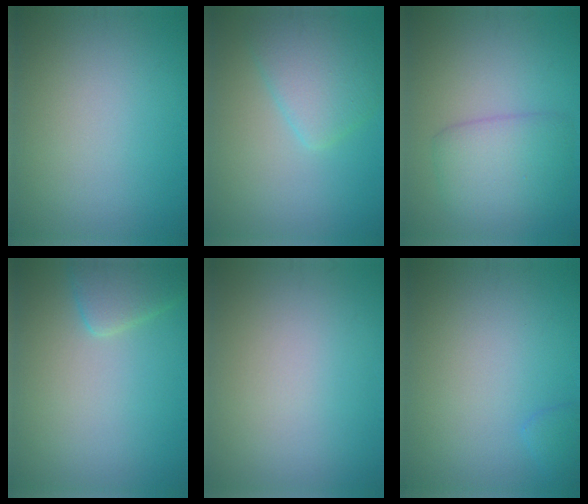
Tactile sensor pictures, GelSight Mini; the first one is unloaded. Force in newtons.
{"total": 4.3, "press": 4.3, "slide": 0.2}
{"total": 4.5, "press": 4.5, "slide": 0.2}
{"total": 2.8, "press": 2.7, "slide": 0.3}
{"total": 0.0}
{"total": 1.0, "press": 1.0, "slide": 0.1}